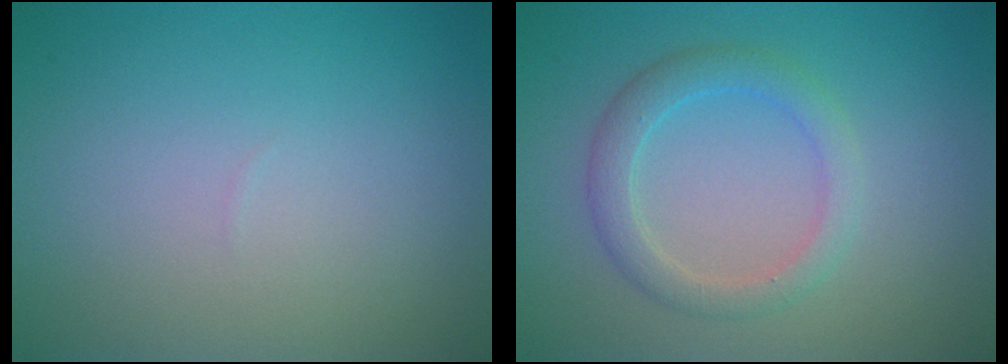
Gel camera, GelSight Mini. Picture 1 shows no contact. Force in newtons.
{"total": 2.7, "press": 2.7, "slide": 0.0}